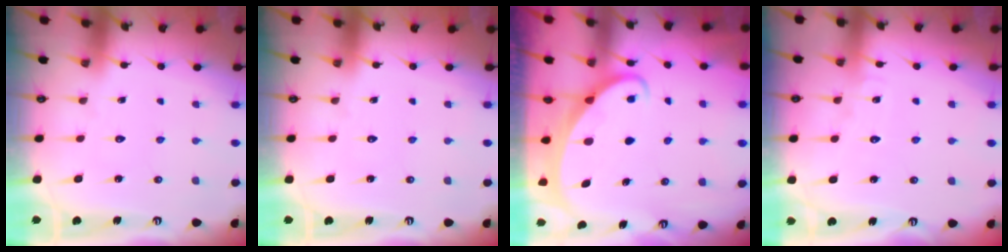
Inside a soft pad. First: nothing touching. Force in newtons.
{"total": 0.0}
{"total": 2.0, "press": 2.0, "slide": 0.2}
{"total": 5.4, "press": 5.4, "slide": 0.5}